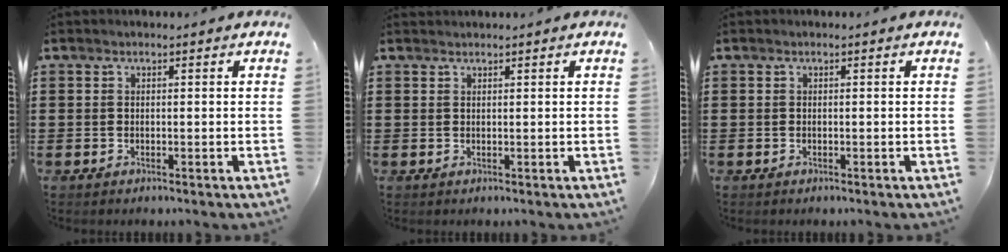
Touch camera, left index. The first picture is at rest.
{"total": 0.6, "force": [0.6, 0.0, -0.1], "torque": [-0.001, 0.000, 0.013]}
{"total": 0.0}